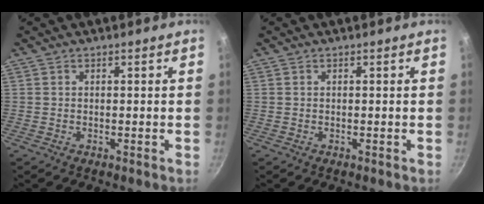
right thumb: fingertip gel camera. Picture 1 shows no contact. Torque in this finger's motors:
{"motor_torque": [0.00, 0.00, 0.14, 0.14, 0.03]}